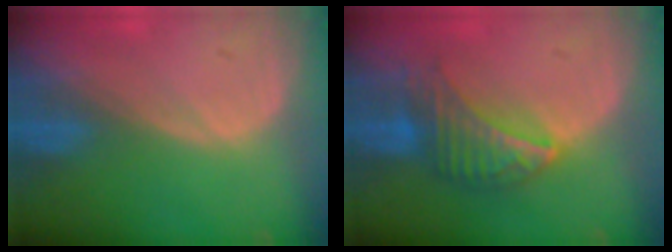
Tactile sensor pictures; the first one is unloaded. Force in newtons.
{"total": 6.6, "press": 6.5, "slide": 1.0}